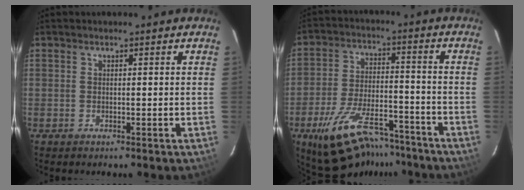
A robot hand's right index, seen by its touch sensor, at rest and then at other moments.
{"total": 16.9, "force": [-12.2, 7.4, 9.1], "torque": [-0.181, -0.009, -0.188]}